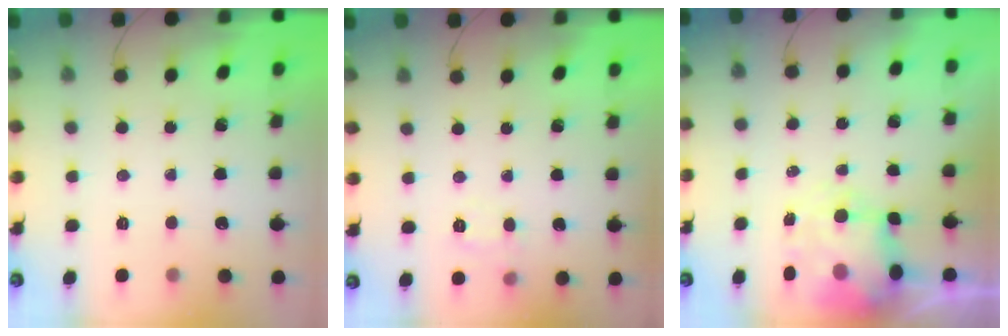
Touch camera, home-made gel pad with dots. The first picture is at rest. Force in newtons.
{"total": 6.6, "press": 6.4, "slide": 1.5}
{"total": 6.7, "press": 6.5, "slide": 1.7}